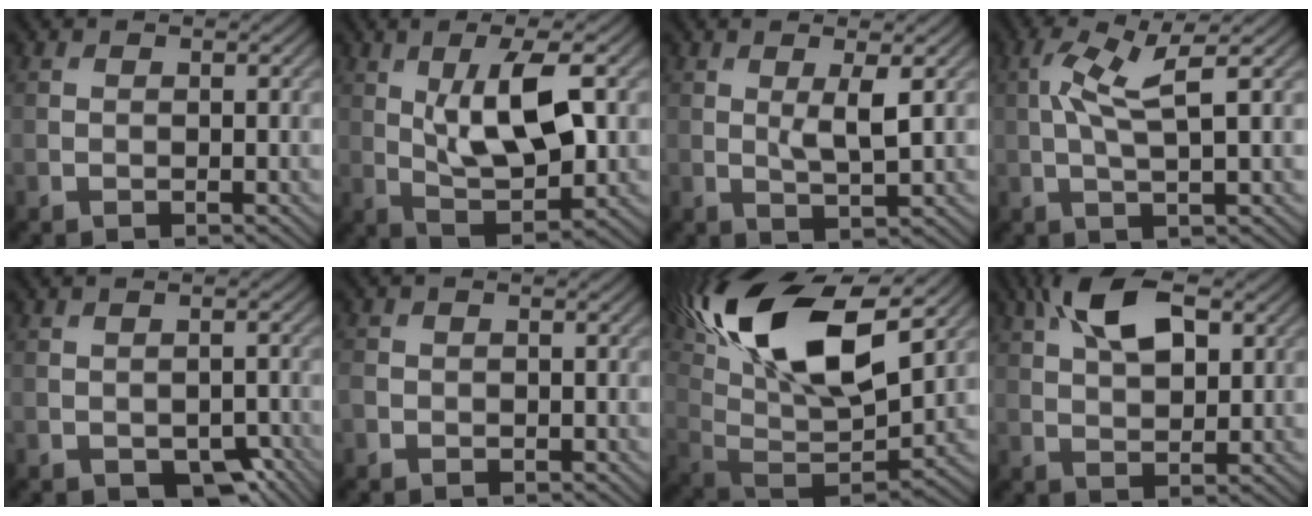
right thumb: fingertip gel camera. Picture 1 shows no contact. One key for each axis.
{"total": 10.6, "fx": 2.1, "fy": 3.9, "fz": 9.6, "tx": -0.182, "ty": 0.001, "tz": 0.039}
{"total": 3.3, "fx": 0.8, "fy": 0.5, "fz": 3.1, "tx": -0.064, "ty": -0.004, "tz": 0.016}
{"total": 5.8, "fx": 1.3, "fy": 1.1, "fz": 5.6, "tx": -0.119, "ty": 0.013, "tz": 0.022}
{"total": 4.7, "fx": -2.7, "fy": 2.7, "fz": 2.8, "tx": -0.034, "ty": -0.013, "tz": -0.031}
{"total": 1.6, "fx": -0.7, "fy": 1.3, "fz": 0.5, "tx": -0.010, "ty": -0.005, "tz": -0.019}
{"total": 19.7, "fx": 9.2, "fy": 8.9, "fz": 15.0, "tx": -0.328, "ty": 0.043, "tz": 0.160}
{"total": 9.1, "fx": 3.8, "fy": 4.3, "fz": 7.1, "tx": -0.145, "ty": 0.017, "tz": 0.069}